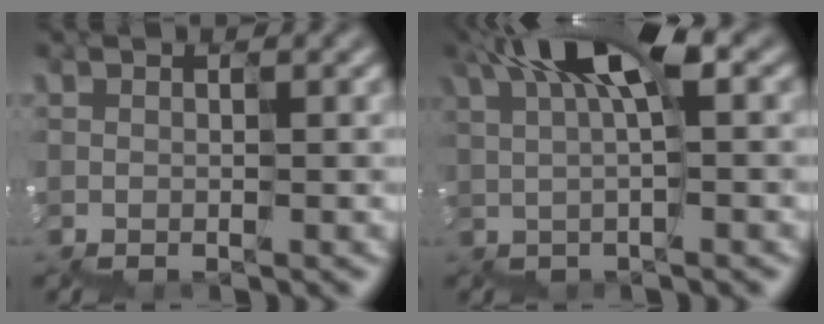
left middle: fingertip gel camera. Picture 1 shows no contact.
{"total": 5.0, "force": [1.9, 1.0, 4.5], "torque": [-0.094, 0.013, 0.032]}